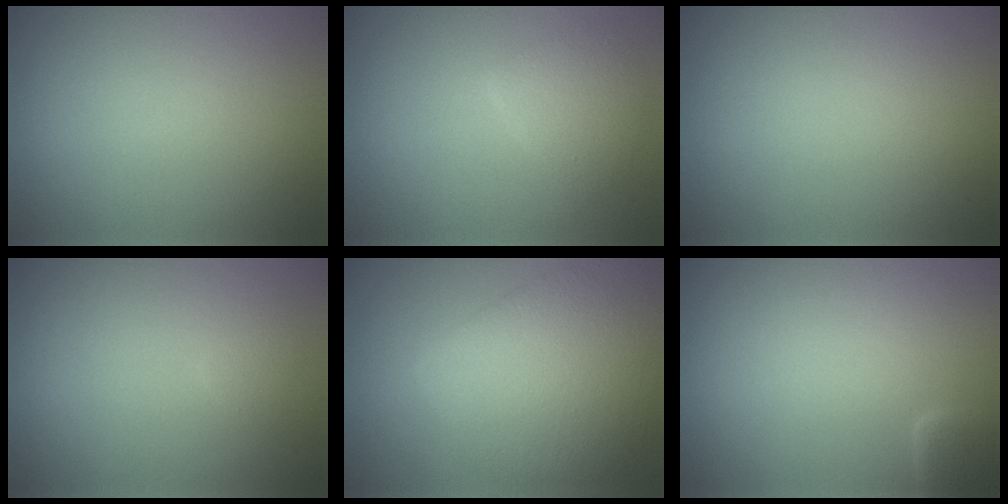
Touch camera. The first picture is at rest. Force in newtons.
{"total": 2.6, "press": 2.6, "slide": 0.1}
{"total": 0.0}
{"total": 0.6, "press": 0.6, "slide": 0.1}
{"total": 8.3, "press": 8.3, "slide": 0.2}
{"total": 1.6, "press": 1.6, "slide": 0.1}